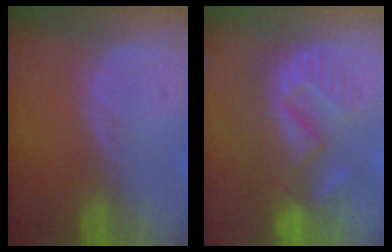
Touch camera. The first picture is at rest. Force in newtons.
{"total": 9.2, "press": 8.9, "slide": 2.1}